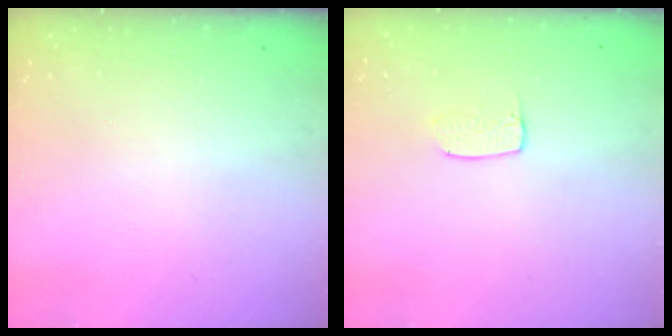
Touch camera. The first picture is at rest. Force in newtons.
{"total": 4.2, "press": 4.2, "slide": 0.3}